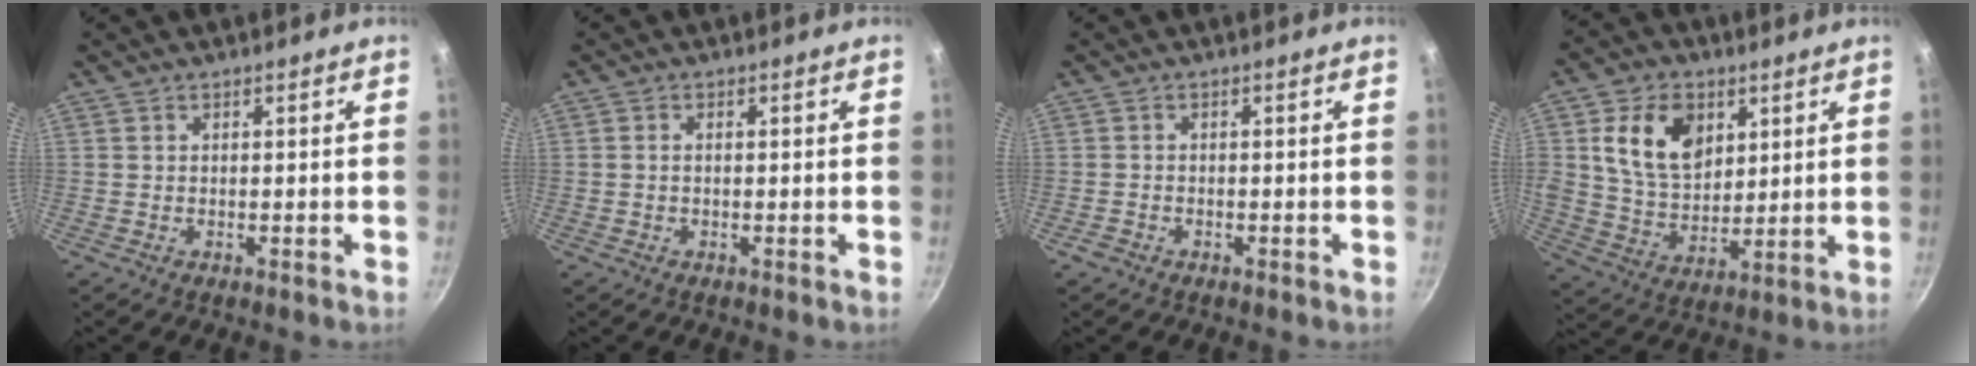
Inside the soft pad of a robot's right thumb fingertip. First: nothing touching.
{"total": 0.9, "force": [-0.1, 0.5, 0.7], "torque": [-0.017, 0.005, -0.002]}
{"total": 1.3, "force": [-0.9, 0.8, 0.4], "torque": [-0.017, 0.010, -0.016]}
{"total": 13.7, "force": [4.6, 9.6, 8.6], "torque": [-0.128, -0.018, 0.086]}